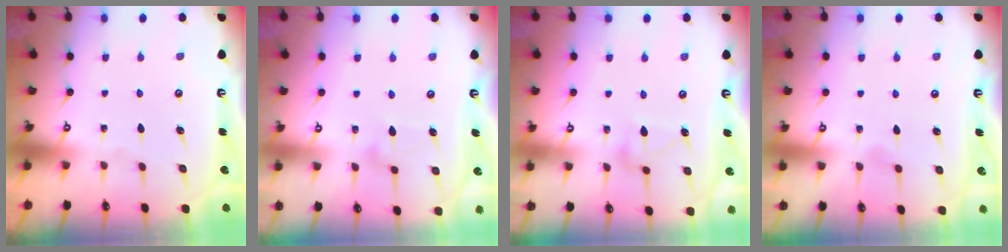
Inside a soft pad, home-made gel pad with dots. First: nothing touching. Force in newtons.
{"total": 8.1, "press": 8.0, "slide": 0.4}
{"total": 8.7, "press": 8.7, "slide": 0.4}
{"total": 4.6, "press": 4.6, "slide": 0.2}